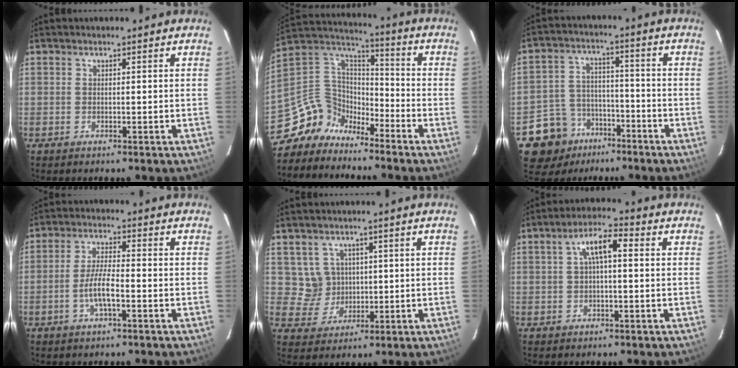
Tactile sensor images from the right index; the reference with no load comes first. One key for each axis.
{"total": 10.0, "fx": -8.6, "fy": 4.9, "fz": 1.3, "tx": -0.049, "ty": 0.046, "tz": -0.182}
{"total": 11.6, "fx": -7.2, "fy": 8.8, "fz": 2.5, "tx": -0.084, "ty": 0.033, "tz": -0.104}
{"total": 5.5, "fx": -2.2, "fy": 1.1, "fz": 4.9, "tx": -0.101, "ty": 0.003, "tz": -0.044}
{"total": 5.2, "fx": 1.3, "fy": 5.0, "fz": 0.7, "tx": -0.016, "ty": 0.012, "tz": 0.037}
{"total": 5.7, "fx": 0.8, "fy": 2.0, "fz": 5.3, "tx": -0.100, "ty": 0.020, "tz": 0.017}